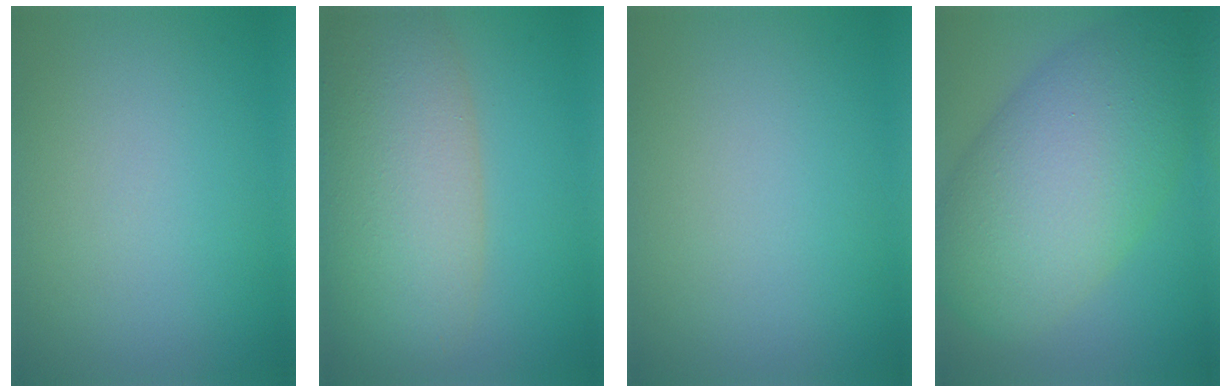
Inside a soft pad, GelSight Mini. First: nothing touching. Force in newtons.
{"total": 9.6, "press": 9.6, "slide": 0.7}
{"total": 0.0}
{"total": 12.1, "press": 12.1, "slide": 0.2}